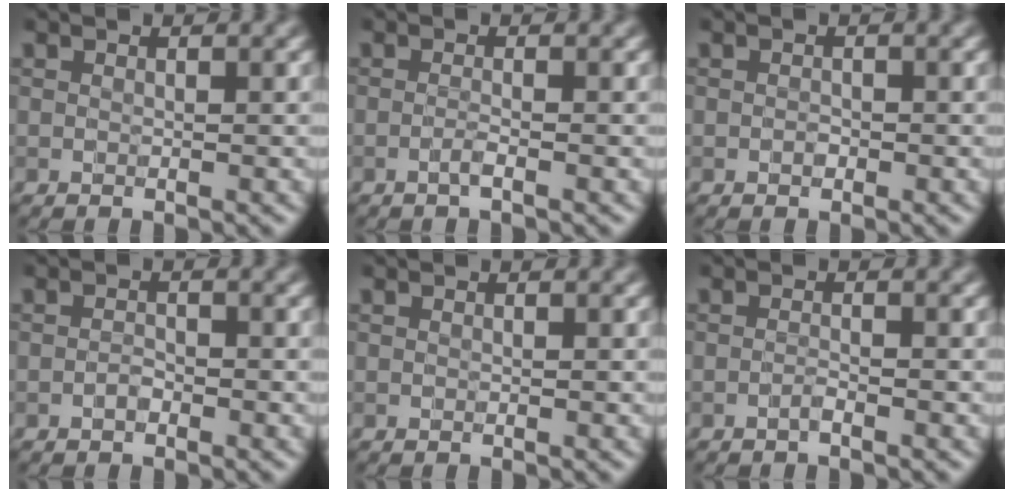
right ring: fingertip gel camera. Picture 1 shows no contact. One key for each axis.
{"total": 1.1, "fx": -0.5, "fy": 0.2, "fz": 0.9, "tx": -0.016, "ty": 0.002, "tz": -0.014}
{"total": 0.6, "fx": -0.3, "fy": 0.5, "fz": 0.4, "tx": -0.005, "ty": -0.001, "tz": -0.005}
{"total": 0.9, "fx": -0.5, "fy": 0.5, "fz": 0.6, "tx": -0.011, "ty": 0.000, "tz": -0.011}
{"total": 0.0}
{"total": 0.8, "fx": -0.6, "fy": 0.1, "fz": 0.6, "tx": -0.010, "ty": 0.003, "tz": -0.012}